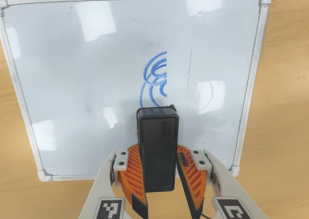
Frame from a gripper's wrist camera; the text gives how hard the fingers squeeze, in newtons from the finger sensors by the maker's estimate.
{"total": 8.9, "left": 9.7, "right": 8.1}